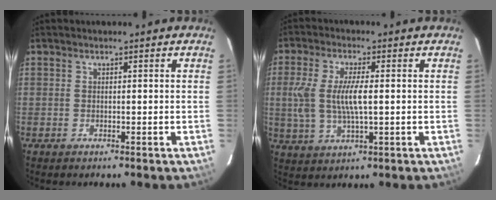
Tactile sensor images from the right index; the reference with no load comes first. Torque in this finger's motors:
{"motor_torque": [0.34, -0.01, 0.40, 0.13]}